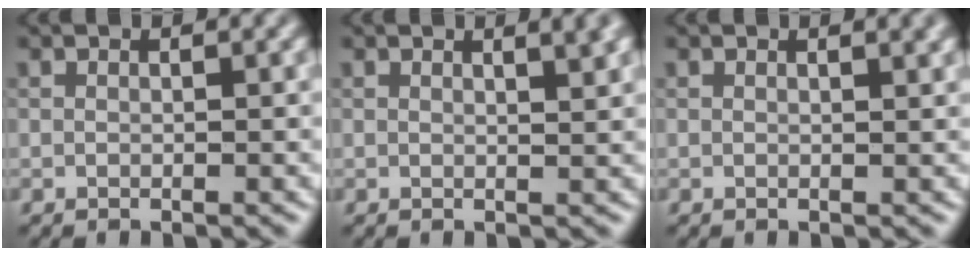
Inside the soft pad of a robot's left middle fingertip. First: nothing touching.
{"total": 3.0, "force": [1.7, 1.1, 2.2], "torque": [-0.008, 0.006, 0.015]}
{"total": 1.3, "force": [0.9, 0.4, 0.9], "torque": [-0.006, 0.003, 0.012]}